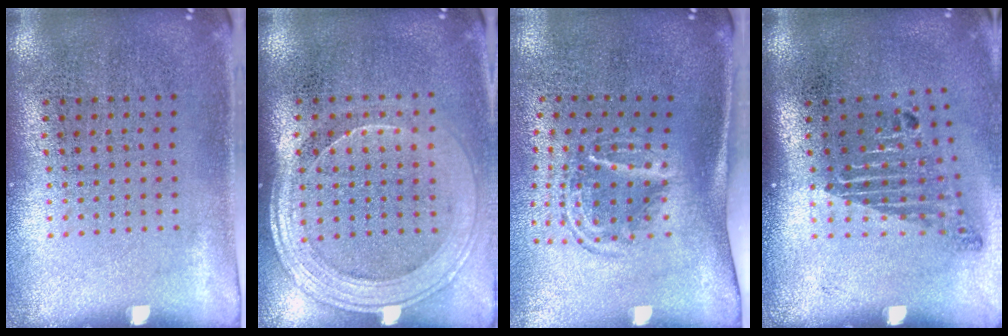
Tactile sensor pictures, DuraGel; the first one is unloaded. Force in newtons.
{"total": 1.9, "press": 1.7, "slide": 0.8}
{"total": 1.8, "press": 1.2, "slide": 1.3}
{"total": 1.8, "press": 1.2, "slide": 1.3}